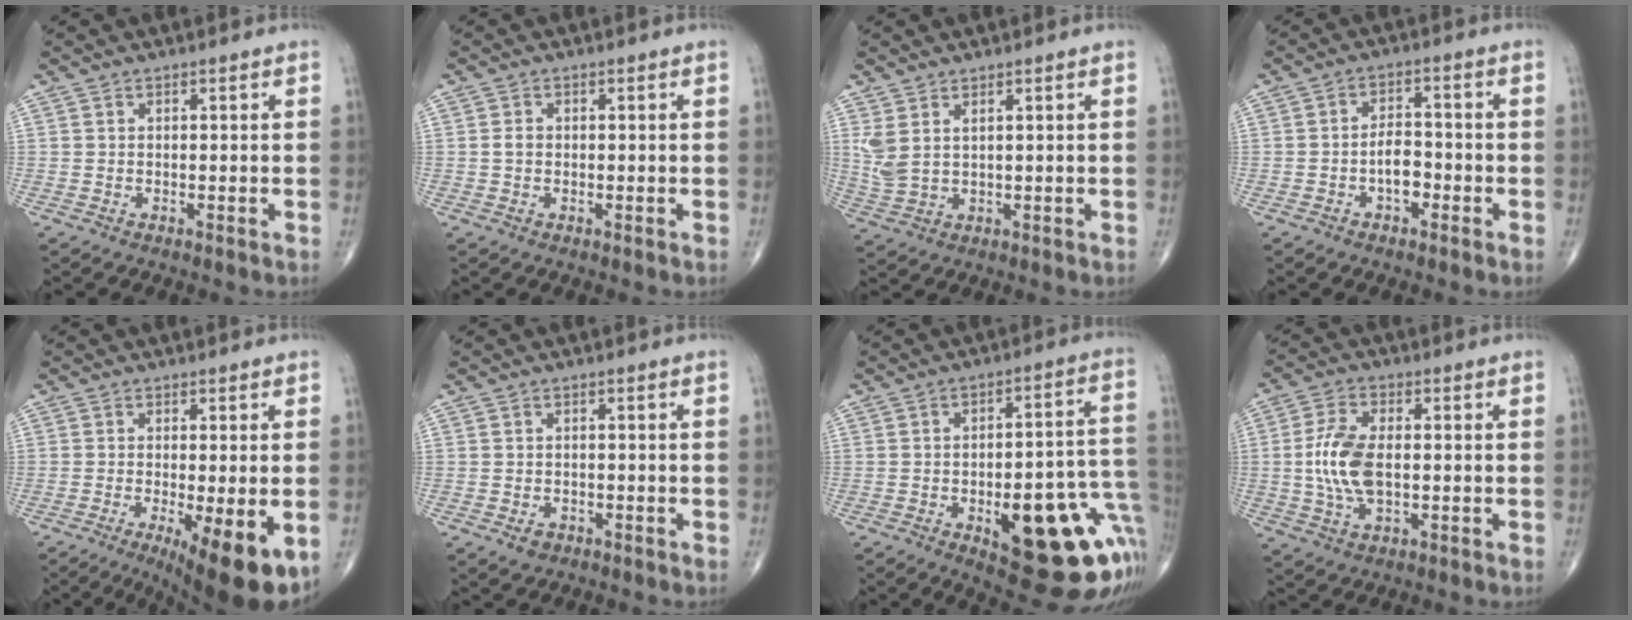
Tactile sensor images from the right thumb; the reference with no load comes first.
{"total": 1.4, "force": [-0.1, 1.1, 0.9], "torque": [-0.015, 0.004, -0.003]}
{"total": 4.7, "force": [2.1, 2.1, 3.6], "torque": [-0.092, -0.007, 0.054]}
{"total": 4.6, "force": [-1.8, 2.6, 3.3], "torque": [-0.044, 0.020, -0.035]}
{"total": 12.4, "force": [-4.6, 3.2, 11.0], "torque": [-0.138, -0.019, -0.062]}
{"total": 1.9, "force": [-1.0, 1.4, 0.9], "torque": [-0.010, 0.003, -0.011]}
{"total": 24.2, "force": [-7.8, 8.6, 21.3], "torque": [-0.204, 0.029, -0.082]}
{"total": 9.7, "force": [-0.4, 5.0, 8.3], "torque": [-0.179, 0.004, -0.006]}